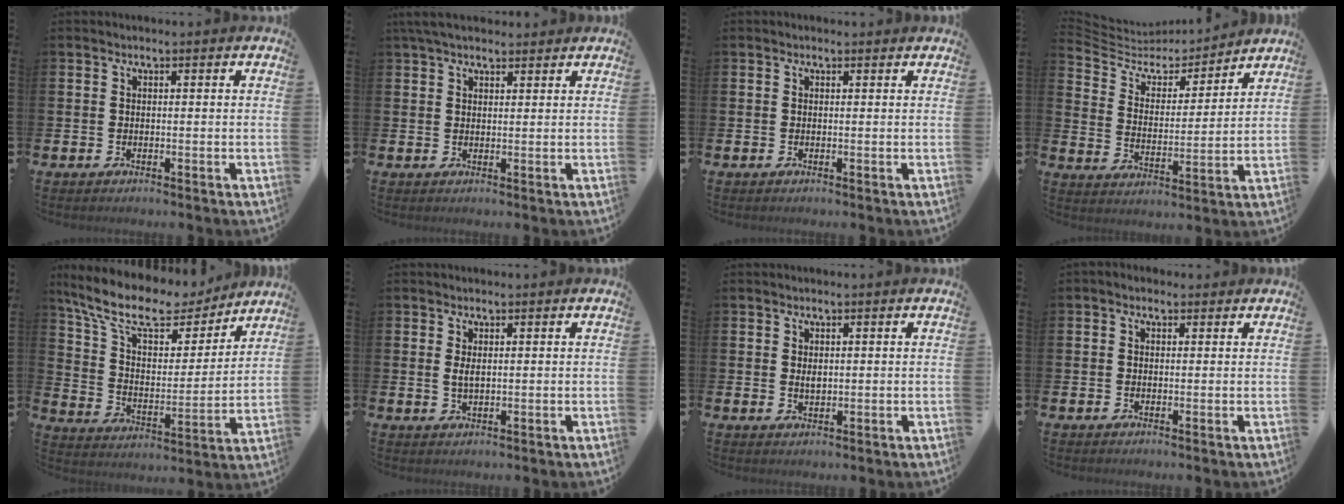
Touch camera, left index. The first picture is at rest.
{"total": 3.9, "force": [3.3, 1.4, 1.5], "torque": [-0.024, -0.008, 0.061]}
{"total": 0.0}
{"total": 5.6, "force": [5.0, 2.3, 1.0], "torque": [-0.054, -0.043, 0.081]}
{"total": 12.3, "force": [10.2, 4.3, 5.4], "torque": [-0.144, -0.056, 0.178]}
{"total": 1.6, "force": [0.8, 0.6, 1.2], "torque": [-0.022, 0.001, 0.012]}
{"total": 1.3, "force": [0.8, 0.7, 0.8], "torque": [-0.005, -0.001, 0.011]}
{"total": 0.9, "force": [0.4, 0.7, 0.4], "torque": [-0.005, 0.007, 0.006]}